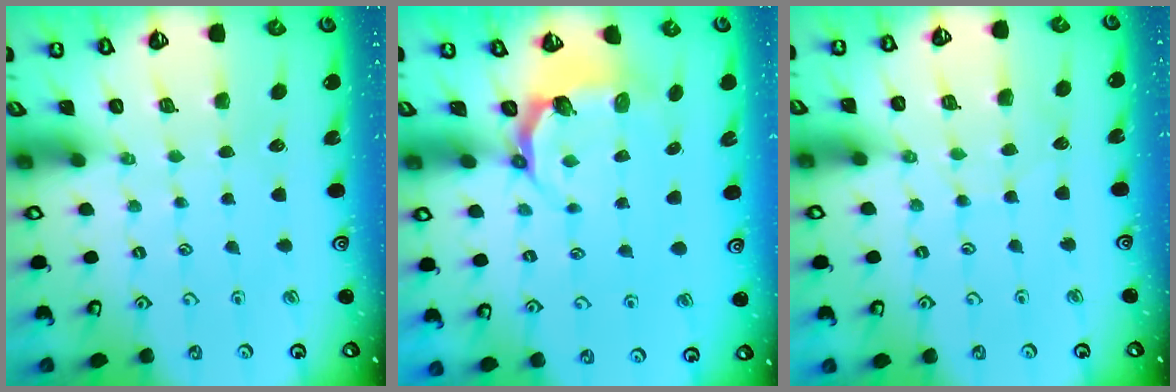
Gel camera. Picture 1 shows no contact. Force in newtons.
{"total": 4.6, "press": 3.0, "slide": 3.5}
{"total": 5.2, "press": 5.2, "slide": 0.5}